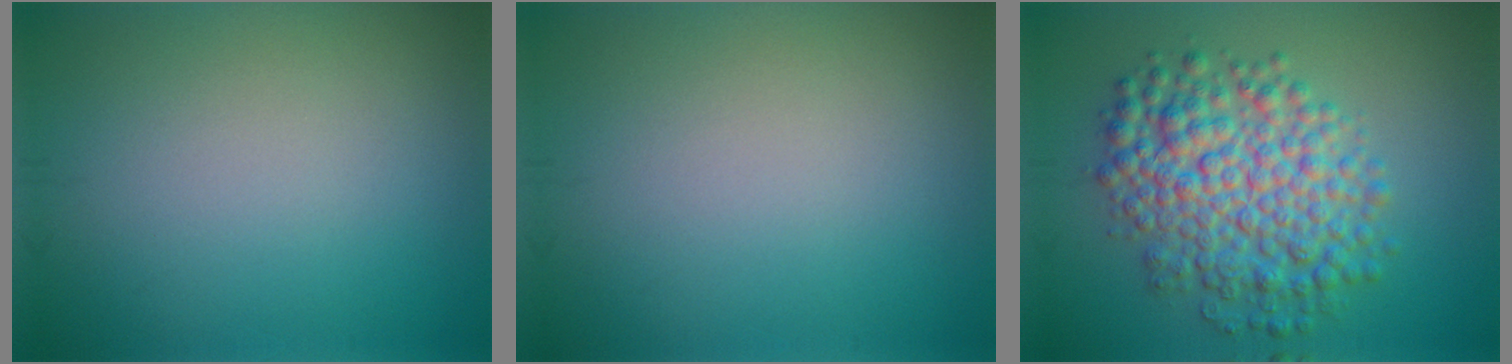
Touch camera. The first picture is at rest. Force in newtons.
{"total": 0.0}
{"total": 7.7, "press": 7.7, "slide": 0.1}